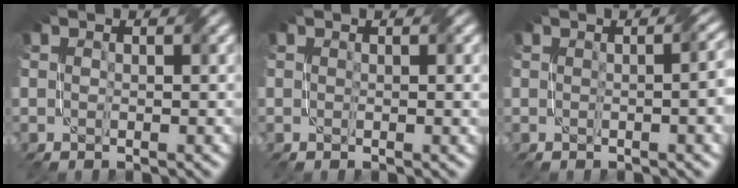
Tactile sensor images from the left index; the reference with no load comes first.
{"total": 0.9, "force": [0.3, 0.2, 0.8], "torque": [-0.011, -0.001, 0.006]}
{"total": 4.3, "force": [0.2, 1.7, 3.9], "torque": [-0.021, 0.014, 0.004]}